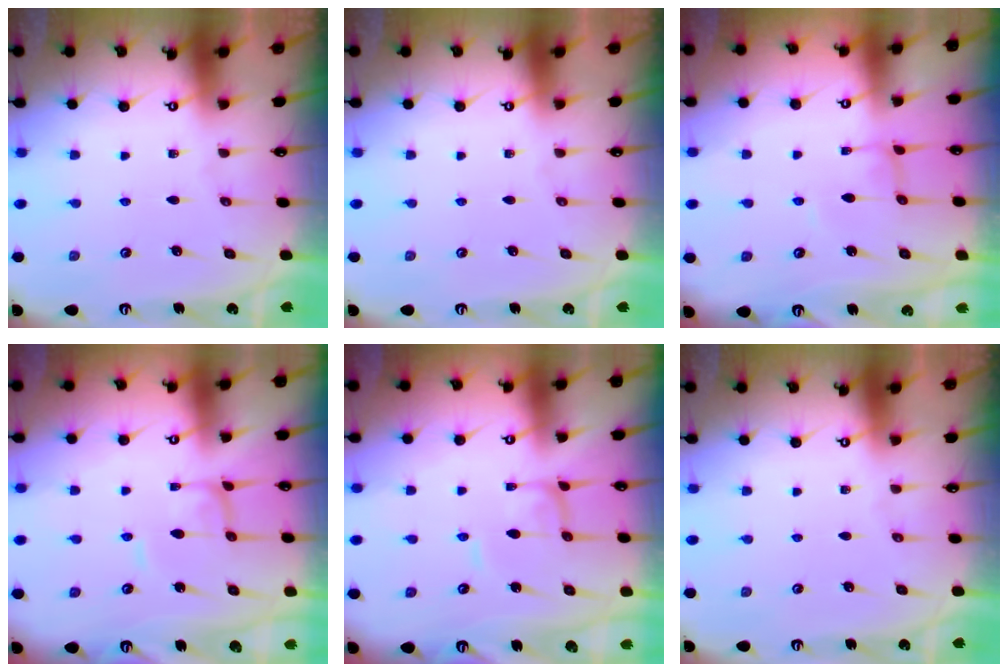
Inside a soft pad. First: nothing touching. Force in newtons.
{"total": 0.0}
{"total": 2.0, "press": 2.0, "slide": 0.1}
{"total": 2.1, "press": 2.1, "slide": 0.1}
{"total": 2.1, "press": 2.1, "slide": 0.1}
{"total": 0.0}